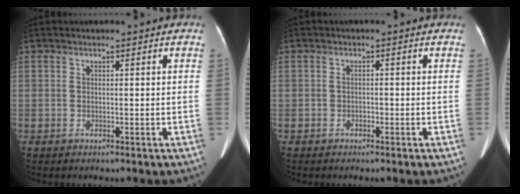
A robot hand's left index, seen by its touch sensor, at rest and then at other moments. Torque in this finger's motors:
{"motor_torque": [-0.05, 0.02, 0.04, -0.01]}